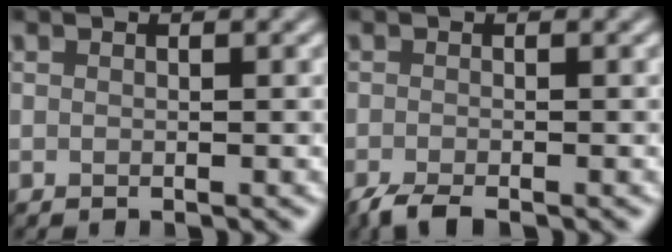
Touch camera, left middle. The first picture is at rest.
{"total": 2.2, "force": [-1.8, 0.3, 1.3], "torque": [-0.024, -0.006, -0.036]}